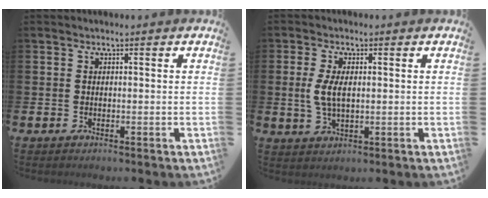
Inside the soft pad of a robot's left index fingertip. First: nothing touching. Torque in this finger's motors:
{"motor_torque": [1.30, 0.04, 0.22, 0.21]}